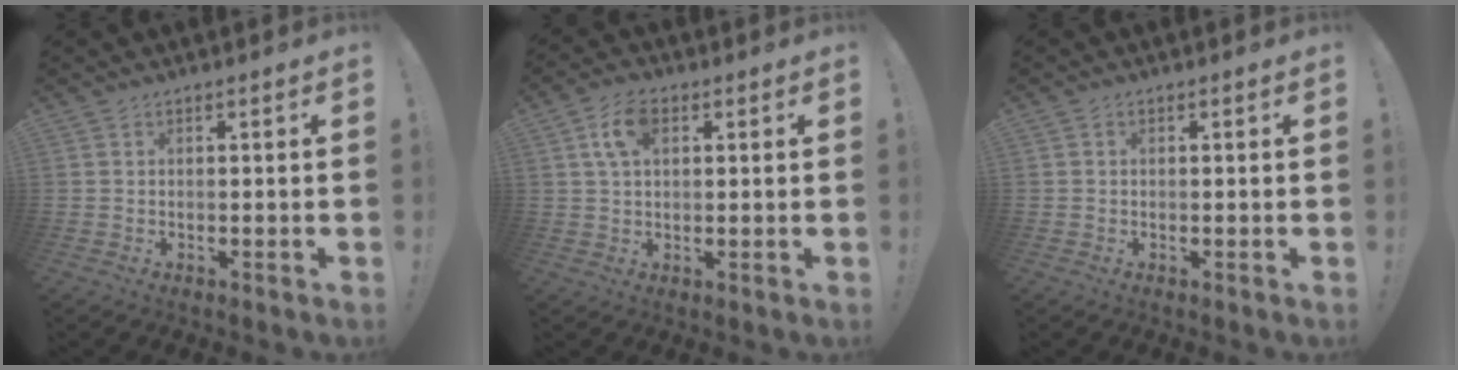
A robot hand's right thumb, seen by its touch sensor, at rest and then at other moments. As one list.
[{"total": 7.9, "force": [2.6, 4.8, 5.8], "torque": [-0.101, 0.010, 0.050]}, {"total": 0.5, "force": [-0.2, 0.5, 0.0], "torque": [-0.003, 0.003, -0.003]}]